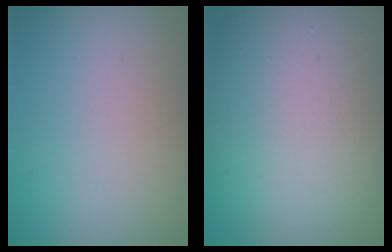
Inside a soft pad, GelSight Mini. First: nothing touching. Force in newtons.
{"total": 14.7, "press": 14.7, "slide": 1.4}